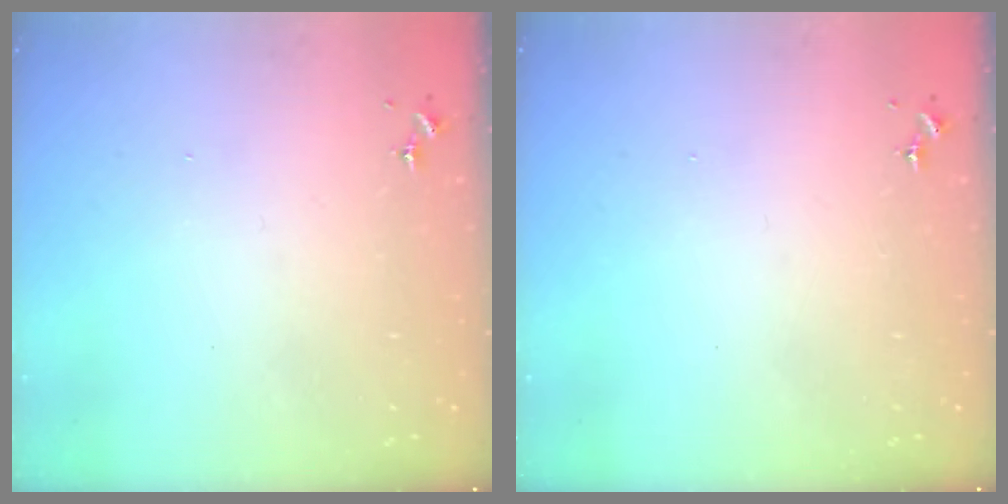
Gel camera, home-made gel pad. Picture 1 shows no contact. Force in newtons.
{"total": 0.0}